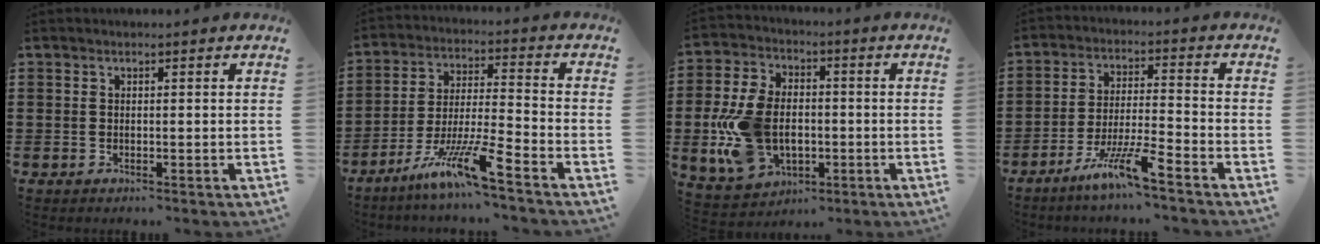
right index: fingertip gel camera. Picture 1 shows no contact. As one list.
[{"total": 10.9, "force": [-8.1, 0.2, 7.2], "torque": [-0.141, -0.001, -0.160]}, {"total": 12.0, "force": [-1.9, 8.0, 8.7], "torque": [-0.214, 0.005, -0.033]}, {"total": 7.9, "force": [-6.0, -0.2, 5.1], "torque": [-0.109, -0.009, -0.118]}]